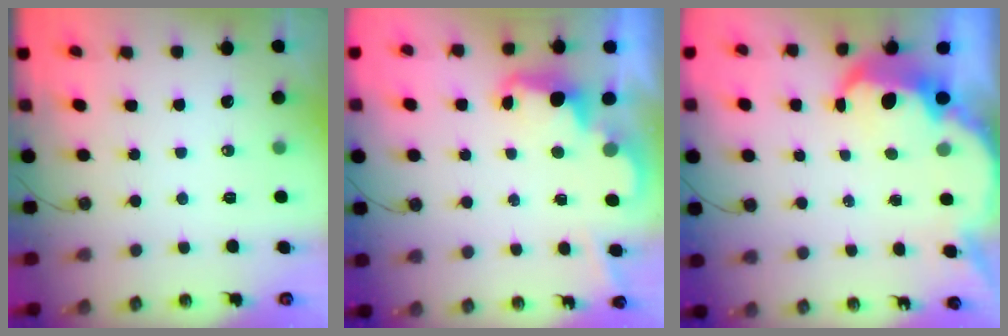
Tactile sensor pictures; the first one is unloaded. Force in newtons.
{"total": 2.3, "press": 2.3, "slide": 0.5}
{"total": 7.9, "press": 7.9, "slide": 0.4}